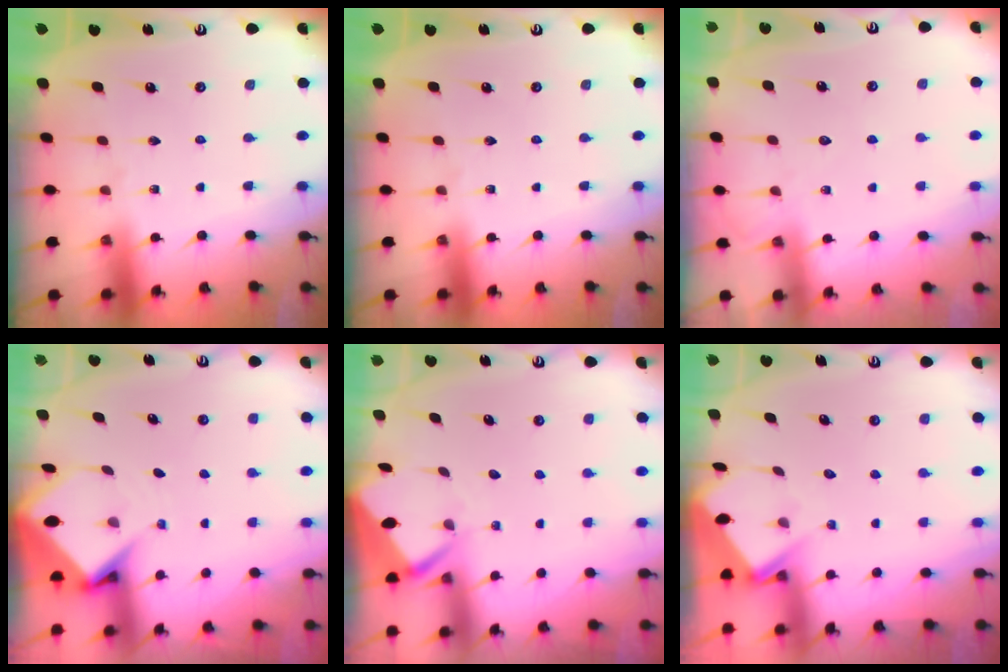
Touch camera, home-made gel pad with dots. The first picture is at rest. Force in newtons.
{"total": 0.0}
{"total": 6.4, "press": 6.4, "slide": 0.7}
{"total": 5.0, "press": 5.0, "slide": 0.3}
{"total": 3.7, "press": 3.7, "slide": 0.3}
{"total": 3.9, "press": 3.9, "slide": 0.4}